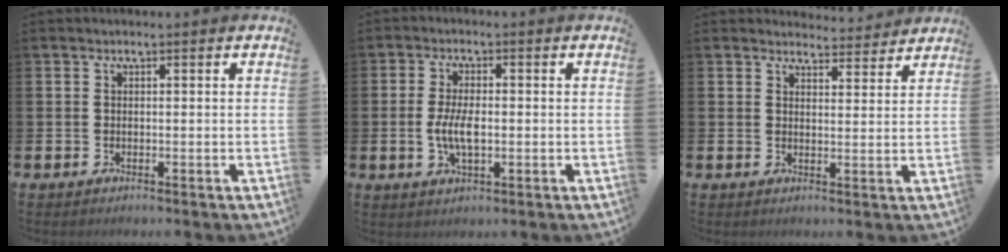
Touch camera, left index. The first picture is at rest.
{"total": 4.7, "force": [-0.4, 2.0, 4.2], "torque": [-0.091, -0.002, -0.012]}
{"total": 3.7, "force": [3.6, 0.7, -0.2], "torque": [0.003, -0.023, 0.063]}